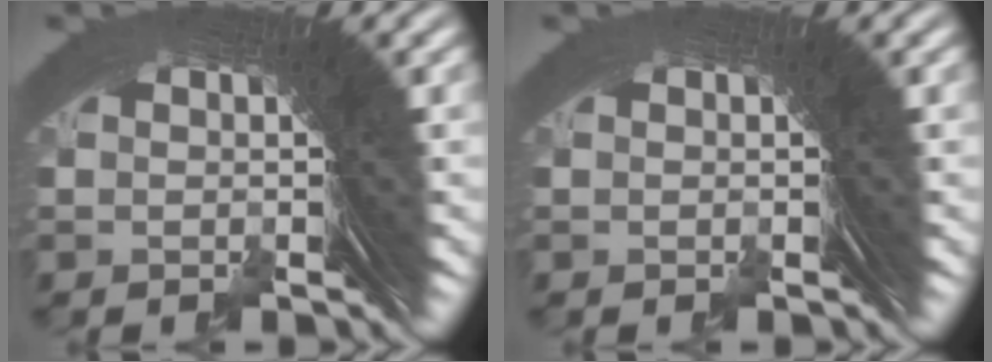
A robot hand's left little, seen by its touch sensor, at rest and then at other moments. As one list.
[{"total": 0.0}]